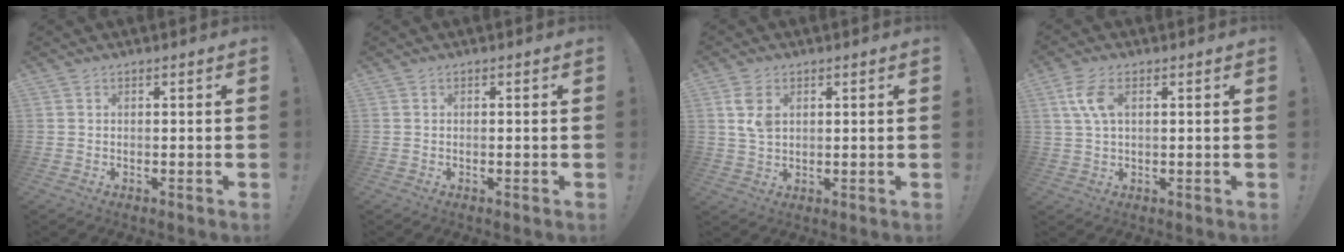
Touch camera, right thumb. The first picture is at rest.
{"total": 0.0}
{"total": 6.2, "force": [2.3, 4.0, 4.1], "torque": [-0.067, -0.006, 0.041]}
{"total": 7.0, "force": [2.0, 3.5, 5.7], "torque": [-0.115, 0.000, 0.036]}